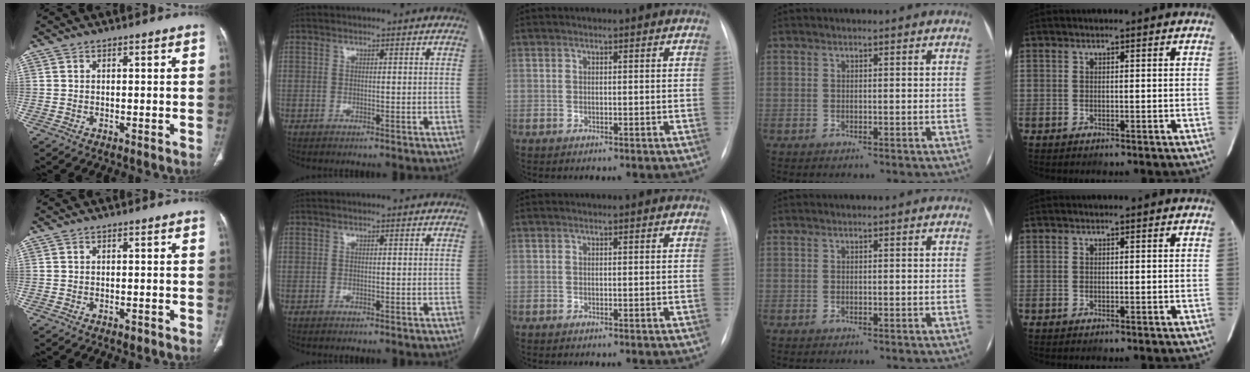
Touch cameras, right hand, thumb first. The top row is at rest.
{"thumb": {"total": 0.8, "force": [-0.6, 0.4, 0.3], "torque": [-0.001, 0.000, -0.007]}}